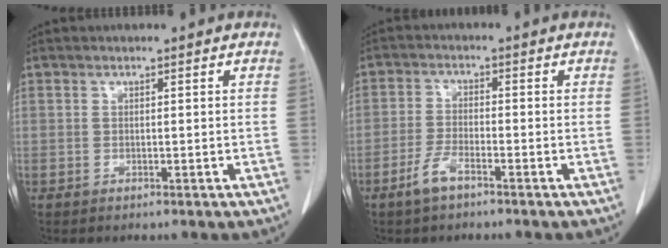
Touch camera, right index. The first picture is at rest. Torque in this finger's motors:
{"motor_torque": [0.60, -0.27, 0.11, 0.06]}